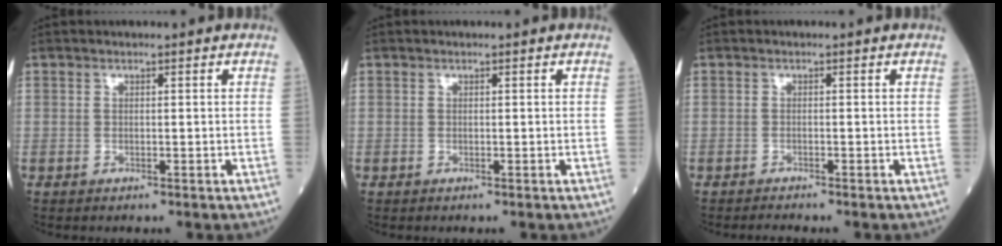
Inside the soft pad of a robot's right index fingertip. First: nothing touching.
{"total": 0.0}
{"total": 1.1, "force": [-1.0, -0.2, 0.2], "torque": [-0.007, -0.003, -0.018]}